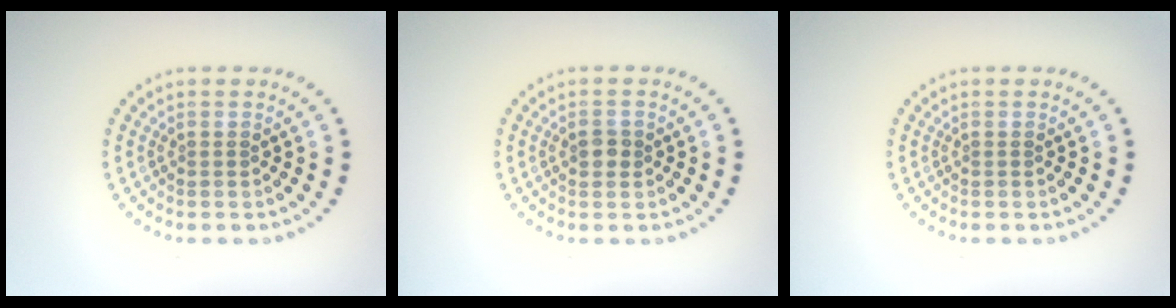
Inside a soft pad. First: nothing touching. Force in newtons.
{"total": 1.4, "press": 1.4, "slide": 0.1}
{"total": 0.0}